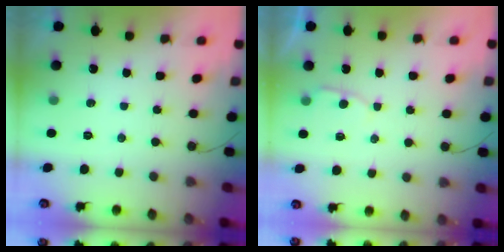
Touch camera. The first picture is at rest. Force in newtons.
{"total": 2.7, "press": 2.7, "slide": 0.3}